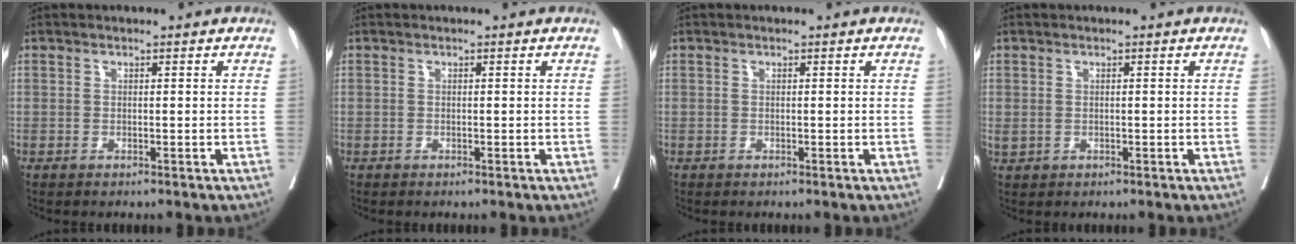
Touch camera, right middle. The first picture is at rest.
{"total": 0.0}
{"total": 0.0}
{"total": 0.9, "force": [0.1, 0.7, 0.6], "torque": [-0.015, -0.002, 0.008]}